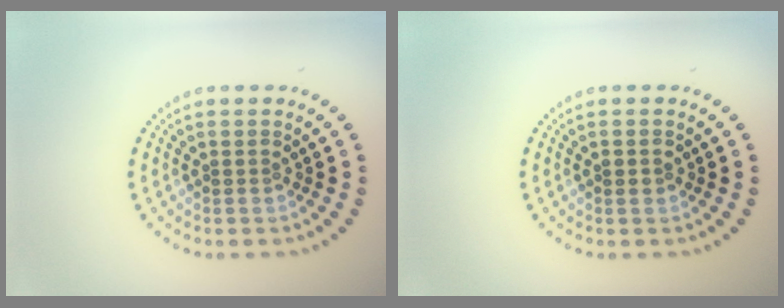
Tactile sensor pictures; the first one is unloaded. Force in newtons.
{"total": 1.0, "press": 1.0, "slide": 0.1}